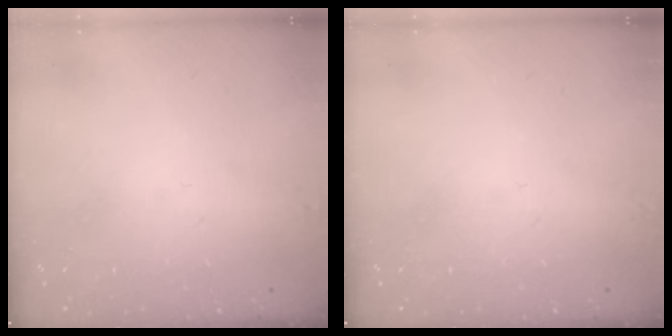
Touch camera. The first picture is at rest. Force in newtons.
{"total": 0.0}